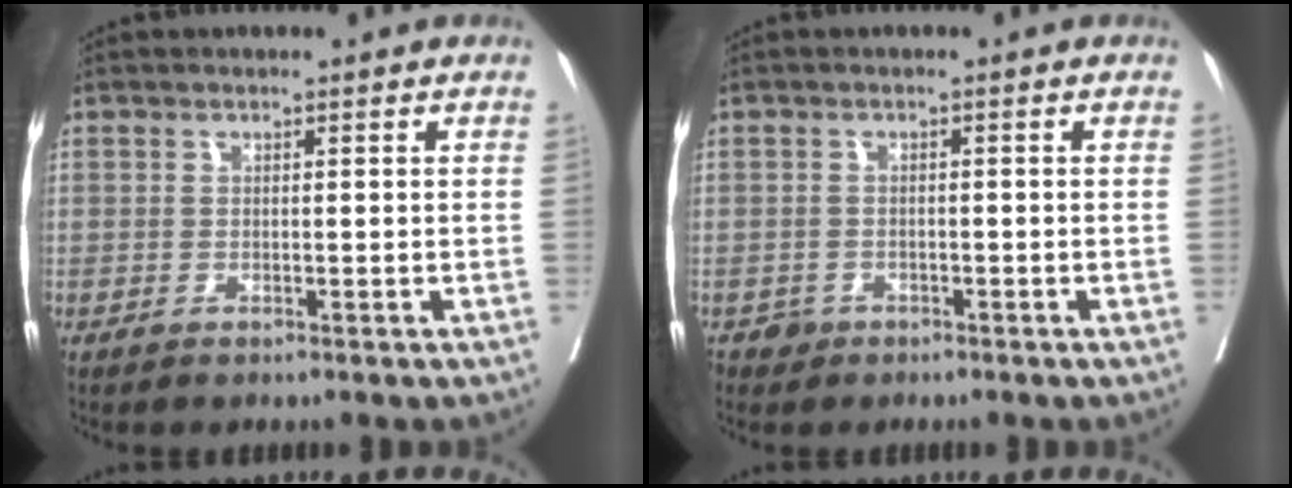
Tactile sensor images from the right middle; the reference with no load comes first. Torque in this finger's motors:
{"motor_torque": [-0.17, -0.06, -0.07, -0.02]}